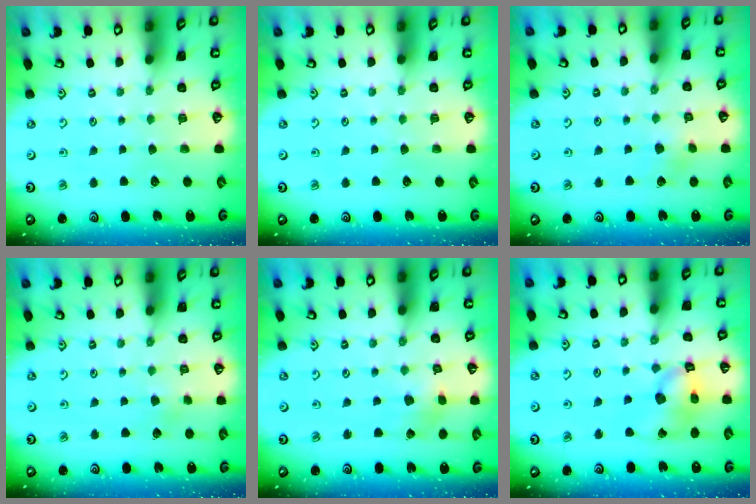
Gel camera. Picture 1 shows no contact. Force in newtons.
{"total": 0.0}
{"total": 3.5, "press": 3.5, "slide": 0.3}
{"total": 1.6, "press": 1.6, "slide": 0.0}
{"total": 2.2, "press": 2.2, "slide": 0.4}
{"total": 13.4, "press": 13.2, "slide": 1.9}